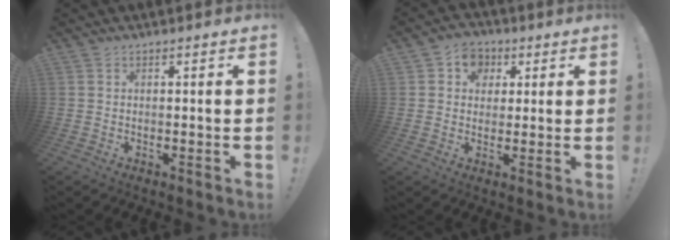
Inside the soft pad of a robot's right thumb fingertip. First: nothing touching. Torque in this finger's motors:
{"motor_torque": [0.00, 0.00, 0.00, 0.00, 0.00]}